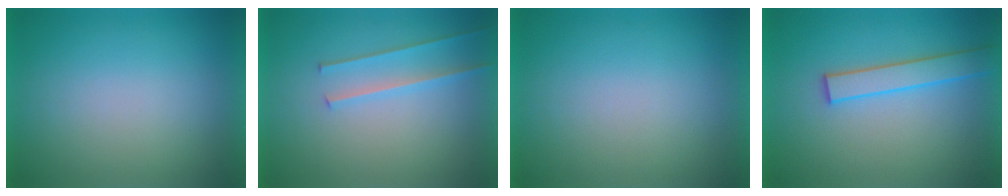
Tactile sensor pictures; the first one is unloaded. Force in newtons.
{"total": 2.2}
{"total": 0.0}
{"total": 2.7}